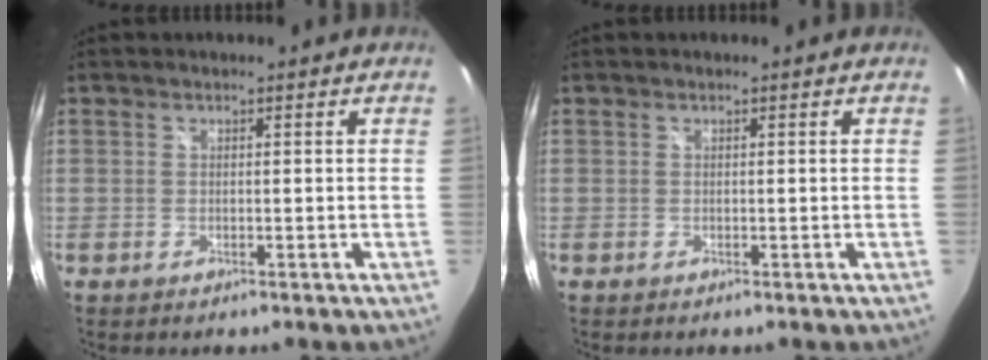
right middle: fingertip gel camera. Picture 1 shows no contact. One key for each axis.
{"total": 0.0}